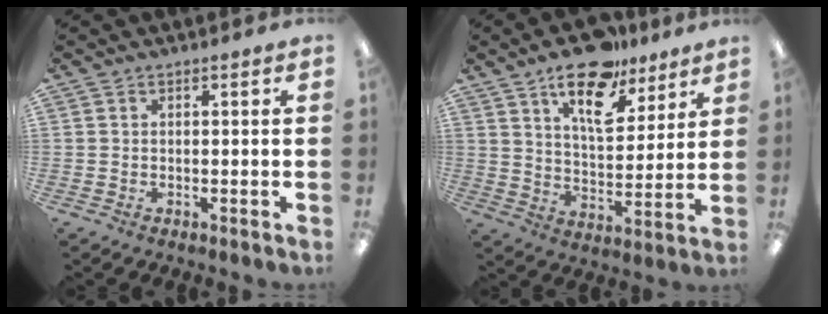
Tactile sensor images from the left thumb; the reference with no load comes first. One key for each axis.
{"total": 16.6, "fx": 11.5, "fy": 7.5, "fz": 9.3, "tx": -0.140, "ty": -0.061, "tz": 0.197}